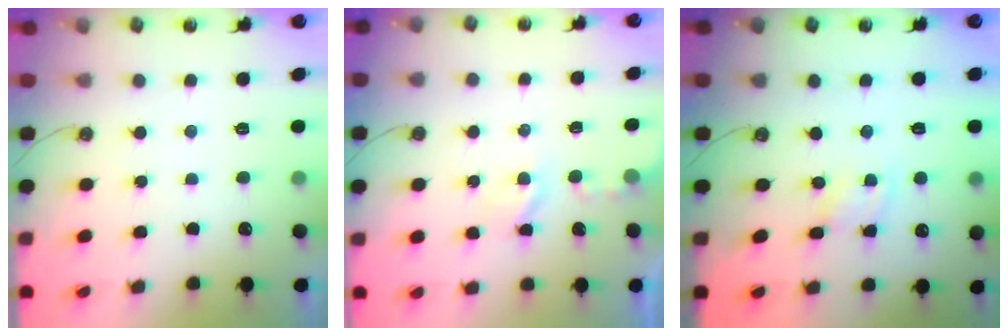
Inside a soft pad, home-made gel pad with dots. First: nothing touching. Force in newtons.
{"total": 2.7, "press": 2.7, "slide": 0.5}
{"total": 2.3, "press": 2.3, "slide": 0.4}